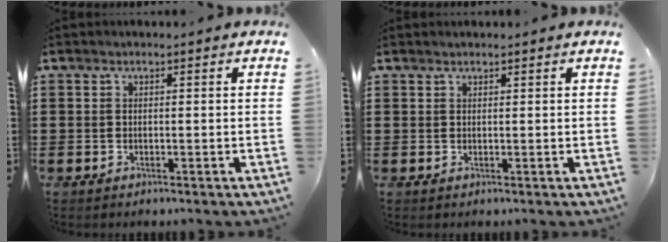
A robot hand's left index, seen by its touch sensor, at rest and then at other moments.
{"total": 0.6, "force": [0.5, 0.1, 0.2], "torque": [-0.005, 0.000, 0.011]}